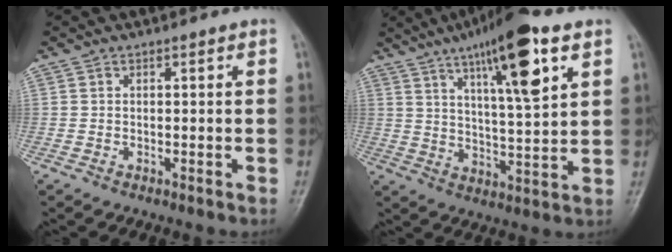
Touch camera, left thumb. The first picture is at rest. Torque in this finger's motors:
{"motor_torque": [0.90, 0.96, 1.31, -1.27, 0.12]}